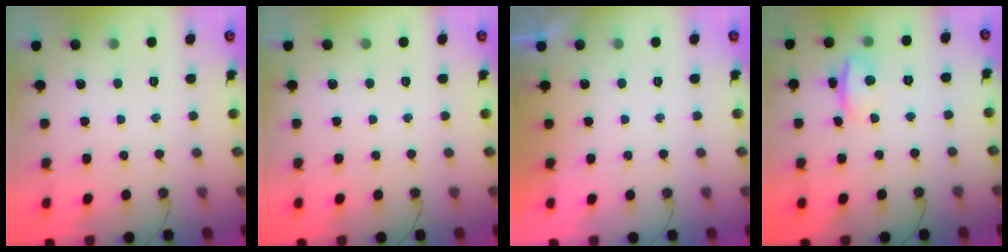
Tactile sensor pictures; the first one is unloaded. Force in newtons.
{"total": 0.0}
{"total": 0.0}
{"total": 4.2, "press": 3.6, "slide": 2.1}